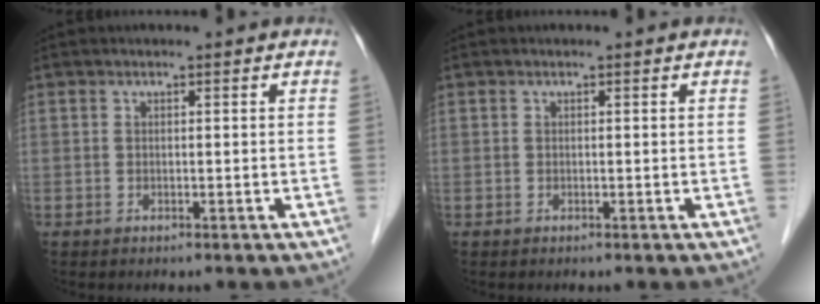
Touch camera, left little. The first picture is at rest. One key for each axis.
{"total": 0.0}